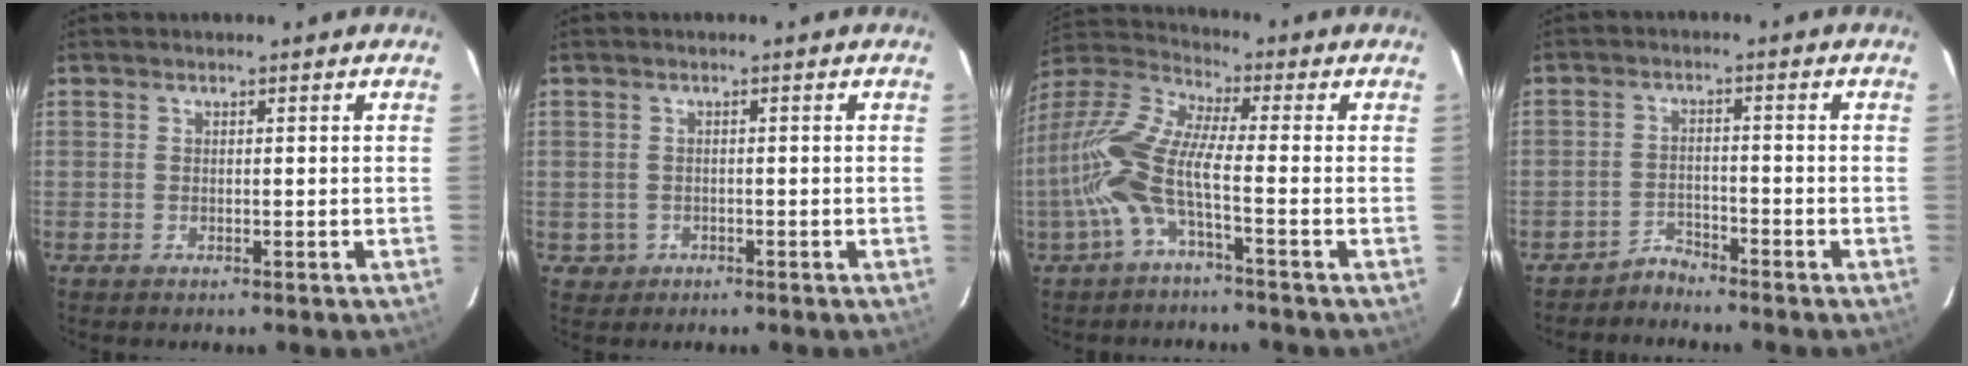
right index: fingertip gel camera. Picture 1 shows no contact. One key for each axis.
{"total": 2.4, "fx": -0.7, "fy": 2.3, "fz": 0.2, "tx": -0.011, "ty": 0.003, "tz": -0.004}
{"total": 12.8, "fx": -3.7, "fy": 2.7, "fz": 12.0, "tx": -0.248, "ty": 0.002, "tz": -0.081}
{"total": 2.9, "fx": -2.8, "fy": 0.6, "fz": -0.4, "tx": 0.008, "ty": 0.006, "tz": -0.052}